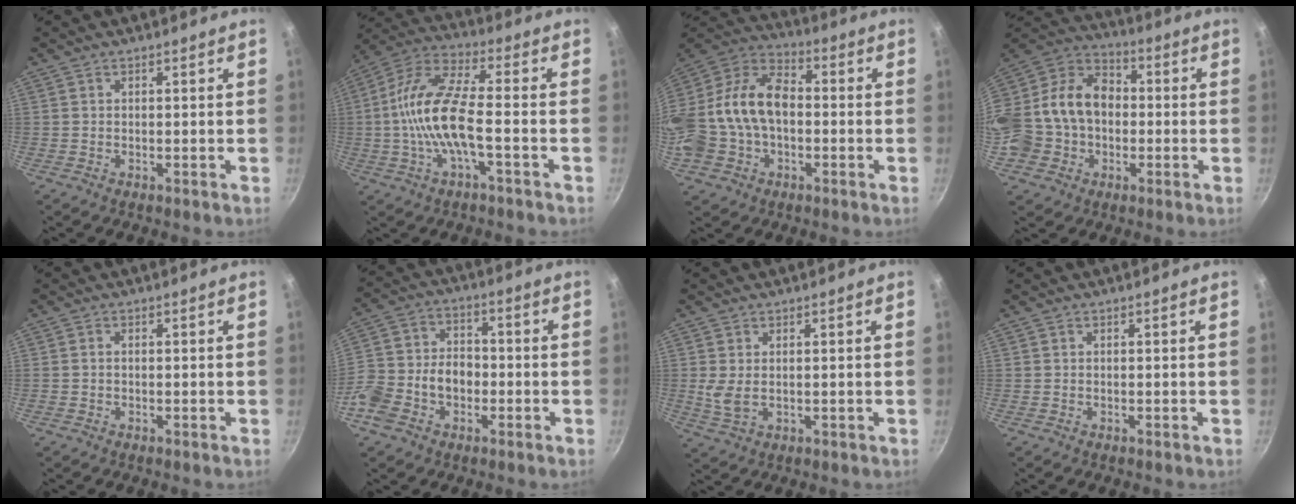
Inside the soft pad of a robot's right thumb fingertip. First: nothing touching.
{"total": 14.1, "force": [-2.6, 4.8, 13.0], "torque": [-0.263, 0.037, -0.066]}
{"total": 19.6, "force": [-1.6, 13.6, 14.0], "torque": [-0.268, 0.055, -0.036]}
{"total": 20.4, "force": [-2.2, 16.2, 12.2], "torque": [-0.223, 0.061, -0.047]}
{"total": 0.6, "force": [-0.1, 0.5, 0.4], "torque": [-0.006, 0.004, -0.003]}
{"total": 13.2, "force": [-4.2, 9.5, 8.2], "torque": [-0.138, 0.040, -0.087]}
{"total": 3.9, "force": [0.5, 2.1, 3.2], "torque": [-0.066, -0.006, 0.018]}
{"total": 0.0}